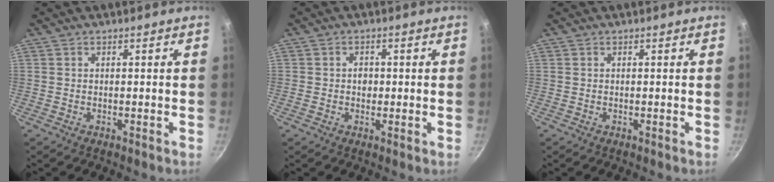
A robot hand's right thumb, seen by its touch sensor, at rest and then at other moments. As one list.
[{"total": 2.0, "force": [0.0, 1.8, 1.0], "torque": [-0.002, 0.003, -0.003]}, {"total": 0.0}]